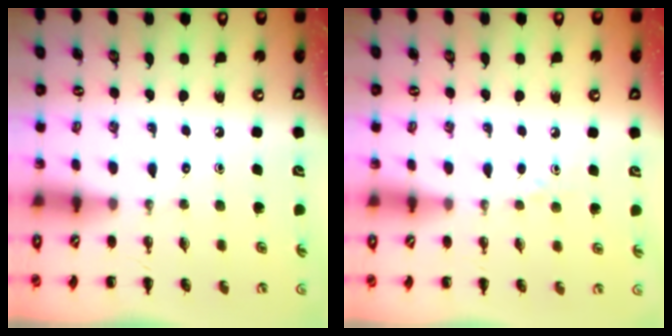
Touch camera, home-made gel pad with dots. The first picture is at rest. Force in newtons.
{"total": 3.0, "press": 2.7, "slide": 1.2}